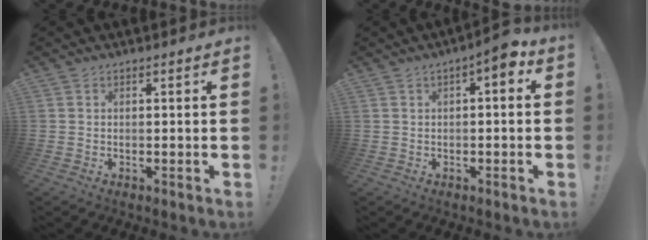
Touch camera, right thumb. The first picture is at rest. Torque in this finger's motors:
{"motor_torque": [0.03, 0.05, 0.00, 0.17, 0.00]}